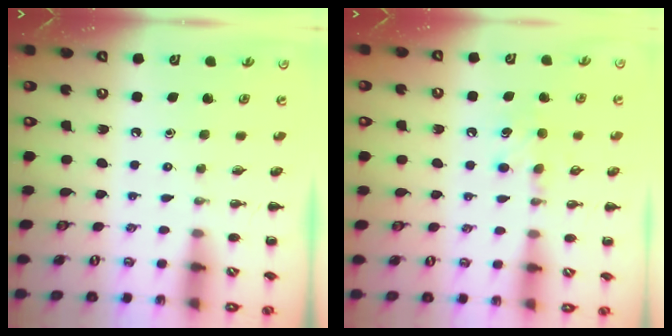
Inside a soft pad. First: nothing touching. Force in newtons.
{"total": 9.1, "press": 8.9, "slide": 2.0}